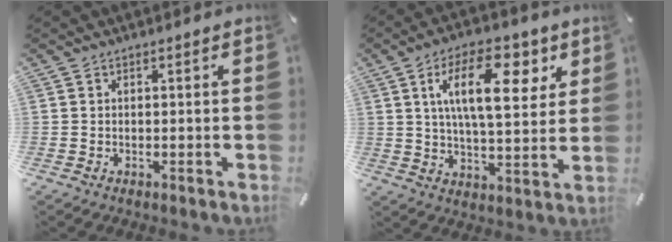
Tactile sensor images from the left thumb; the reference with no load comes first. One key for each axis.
{"total": 16.8, "fx": 6.5, "fy": 7.8, "fz": 13.4, "tx": -0.213, "ty": -0.003, "tz": 0.103}